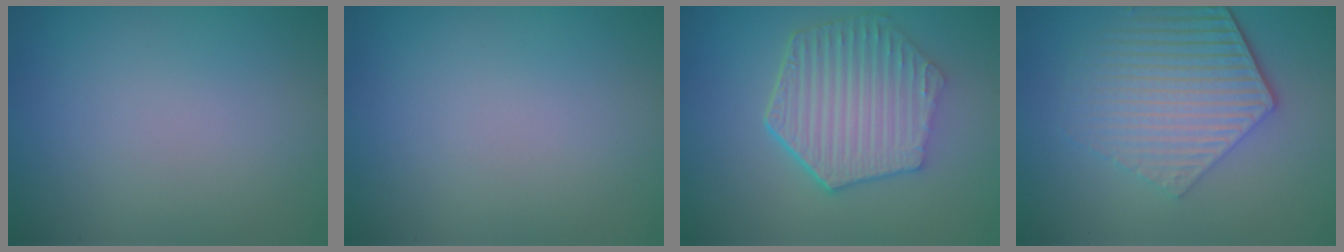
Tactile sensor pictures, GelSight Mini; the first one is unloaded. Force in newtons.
{"total": 0.0}
{"total": 6.5, "press": 4.9, "slide": 4.3}
{"total": 6.0, "press": 4.4, "slide": 4.0}